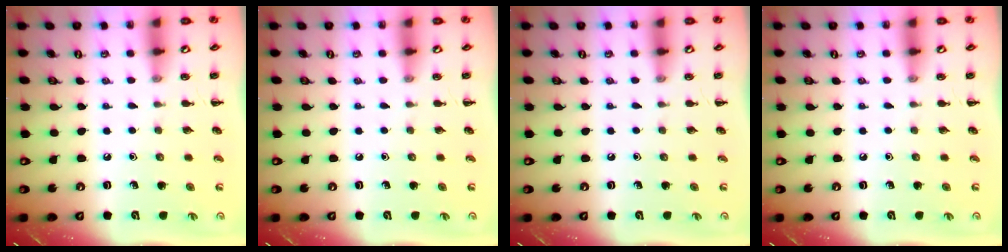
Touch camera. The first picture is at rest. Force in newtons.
{"total": 0.0}
{"total": 0.0}
{"total": 0.0}